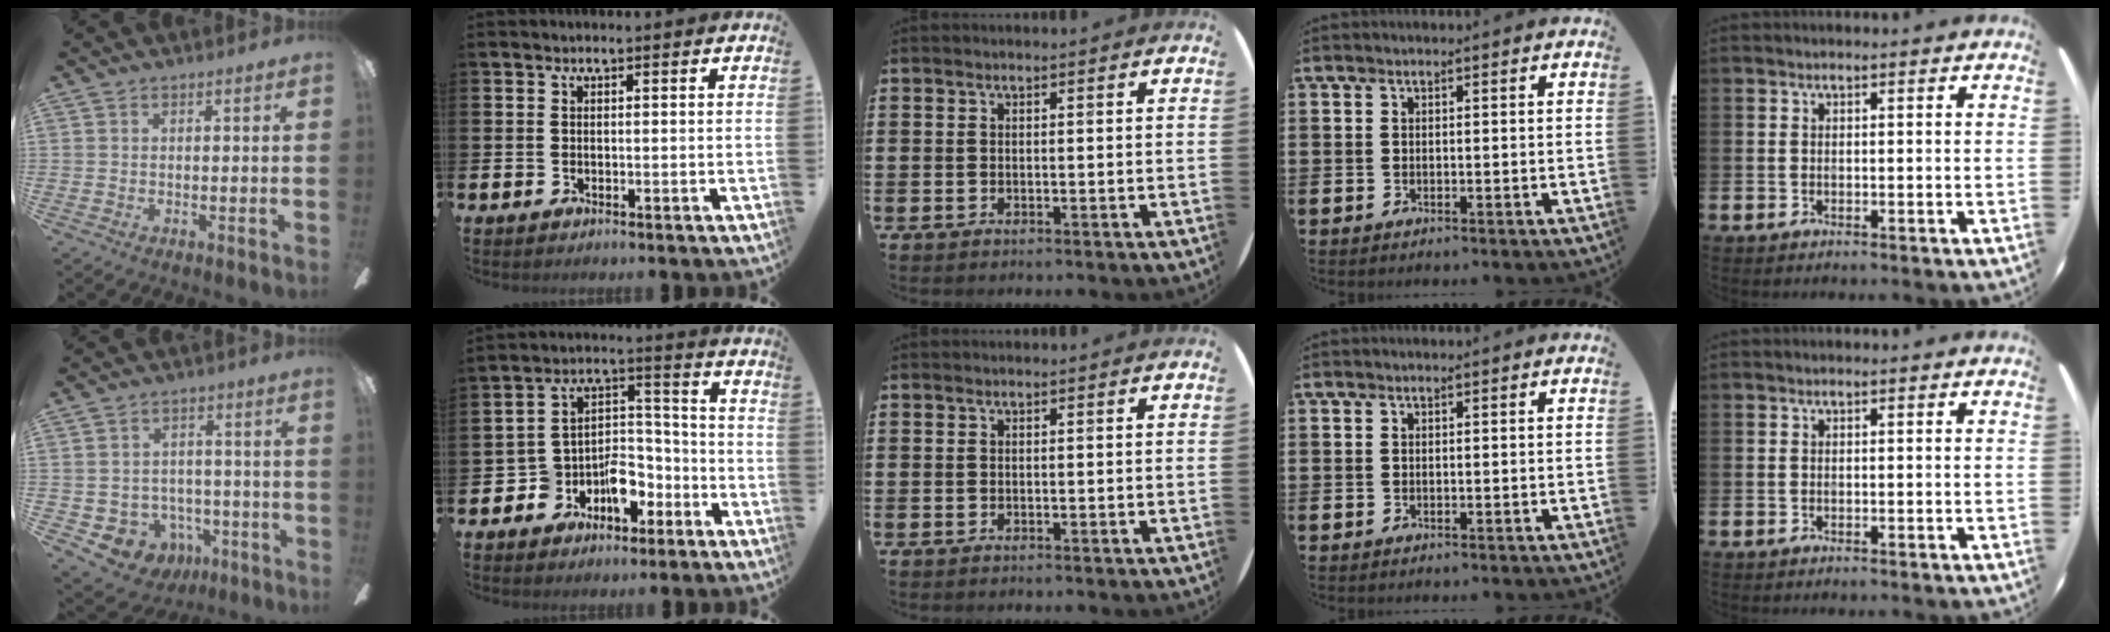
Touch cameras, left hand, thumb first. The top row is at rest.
{"thumb": {"total": 7.5, "force": [-3.3, 6.4, 2.1], "torque": [-0.054, 0.023, -0.054]}, "index": {"total": 7.3, "force": [-3.8, 5.5, 3.0], "torque": [-0.066, 0.003, -0.070]}}